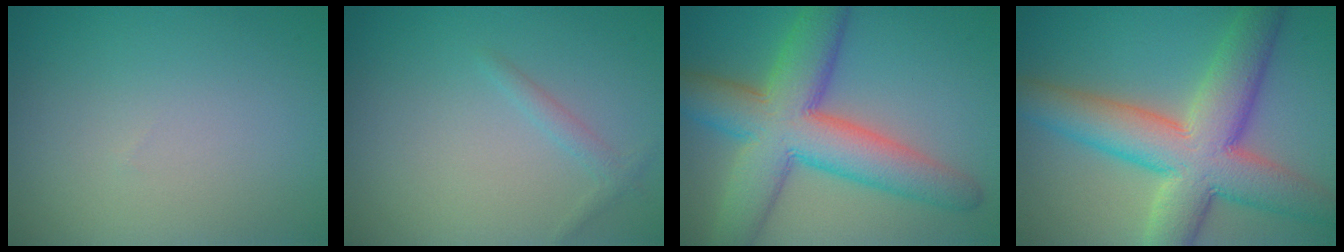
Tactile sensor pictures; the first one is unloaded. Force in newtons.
{"total": 1.1, "press": 1.1, "slide": 0.0}
{"total": 10.4, "press": 10.4, "slide": 0.5}
{"total": 10.4, "press": 10.4, "slide": 0.5}